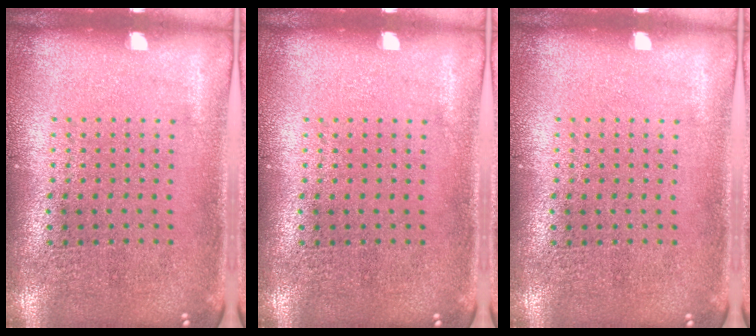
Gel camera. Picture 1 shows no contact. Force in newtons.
{"total": 0.0}
{"total": 0.0}